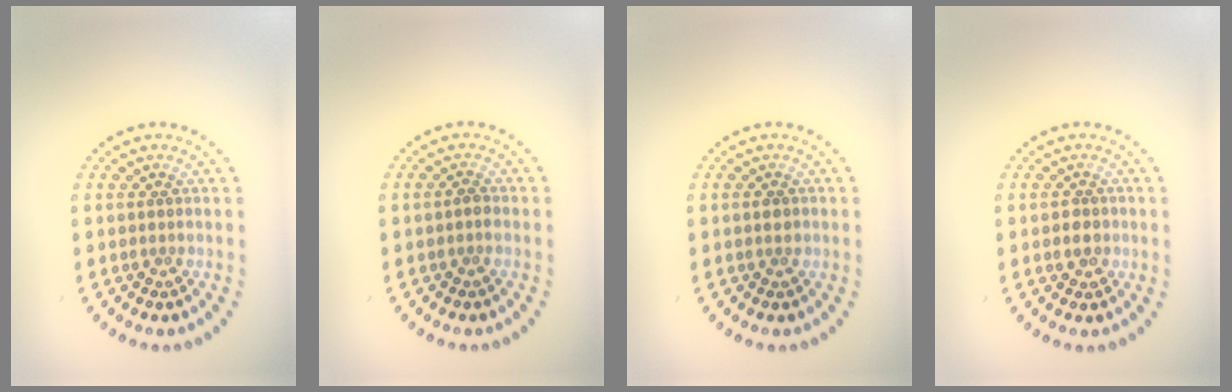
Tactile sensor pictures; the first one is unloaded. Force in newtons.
{"total": 0.8, "press": 0.8, "slide": 0.2}
{"total": 1.1, "press": 1.1, "slide": 0.0}
{"total": 1.2, "press": 1.2, "slide": 0.2}